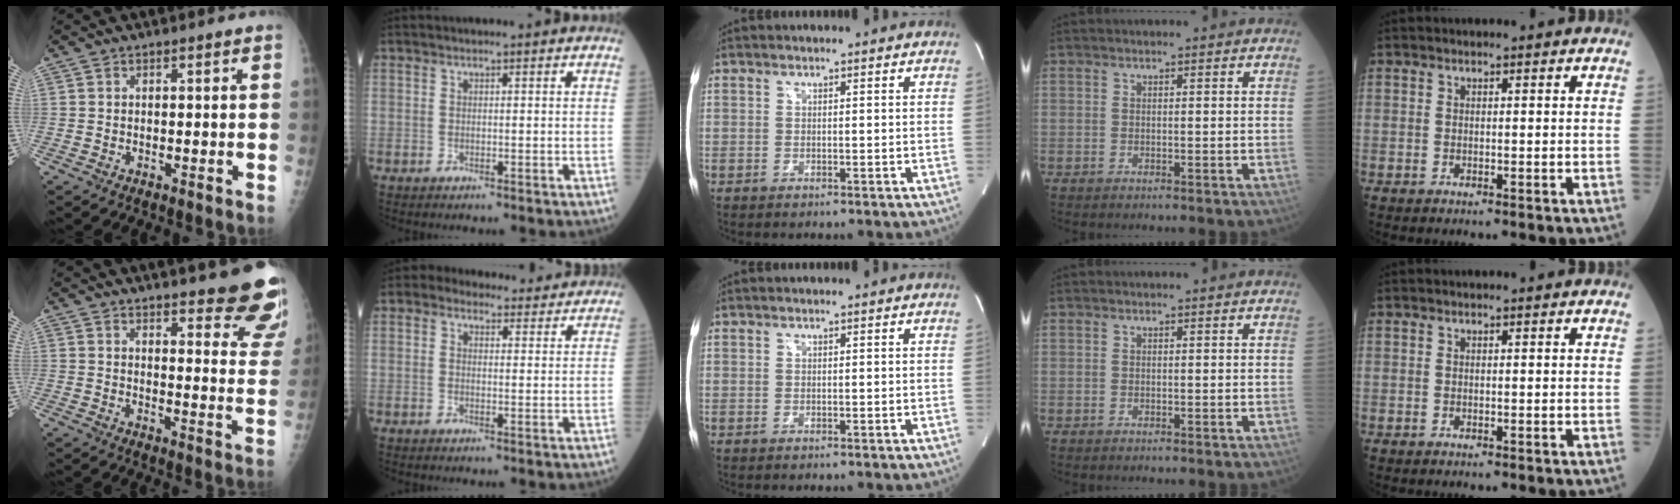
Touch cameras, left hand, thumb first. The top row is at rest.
{"thumb": {"total": 17.9, "force": [14.8, 4.1, 9.2], "torque": [-0.083, -0.103, 0.164]}, "index": {"total": 6.5, "force": [5.8, 2.9, 0.9], "torque": [0.000, 0.014, 0.062]}}